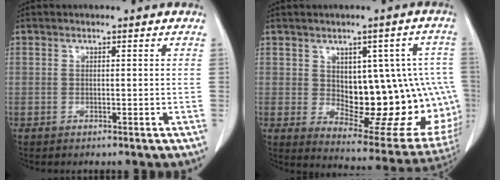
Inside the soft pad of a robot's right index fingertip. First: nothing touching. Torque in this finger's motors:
{"motor_torque": [1.34, 0.15, 0.31, 0.06]}